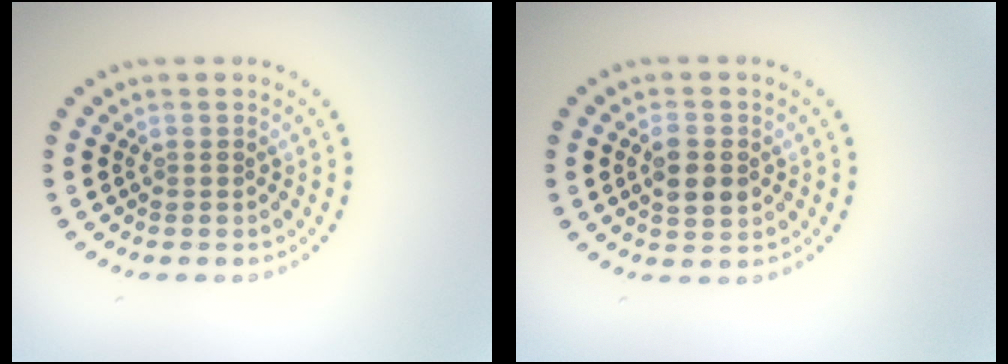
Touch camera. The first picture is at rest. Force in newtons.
{"total": 3.2, "press": 3.2, "slide": 0.3}